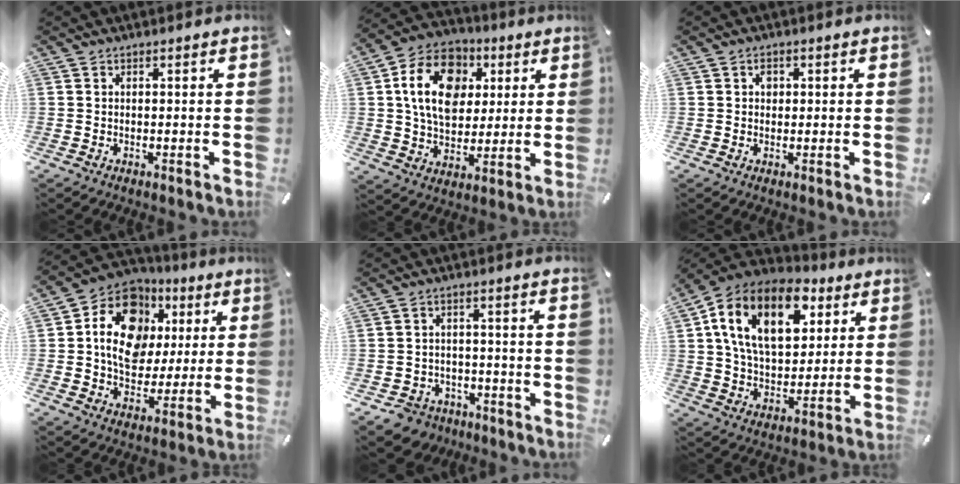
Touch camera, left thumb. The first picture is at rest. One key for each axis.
{"total": 16.4, "fx": 3.9, "fy": 12.8, "fz": 9.4, "tx": -0.182, "ty": 0.006, "tz": 0.073}
{"total": 1.7, "fx": 0.3, "fy": 1.5, "fz": 0.8, "tx": -0.001, "ty": 0.002, "tz": 0.000}
{"total": 15.9, "fx": 3.7, "fy": 12.7, "fz": 8.7, "tx": -0.156, "ty": -0.007, "tz": 0.070}
{"total": 5.8, "fx": -3.7, "fy": 4.4, "fz": 1.1, "tx": -0.036, "ty": 0.022, "tz": -0.074}
{"total": 18.8, "fx": 8.3, "fy": 11.8, "fz": 12.1, "tx": -0.223, "ty": -0.021, "tz": 0.143}